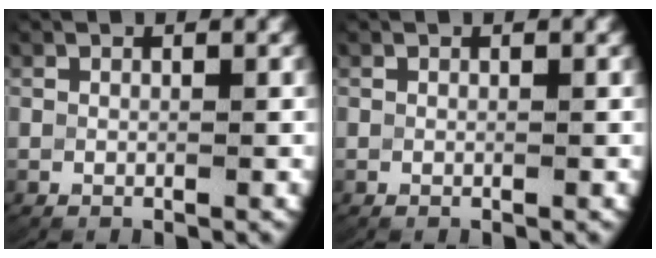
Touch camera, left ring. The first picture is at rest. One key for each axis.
{"total": 0.0}